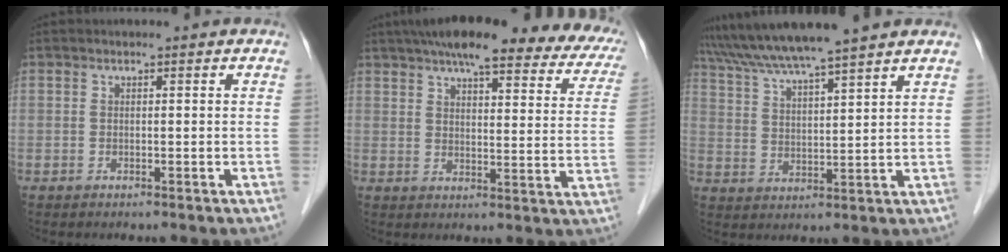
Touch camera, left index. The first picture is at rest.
{"total": 25.3, "force": [19.9, 5.7, 14.5], "torque": [-0.199, 0.030, 0.232]}
{"total": 12.1, "force": [10.6, -1.0, 5.8], "torque": [-0.108, 0.023, 0.176]}